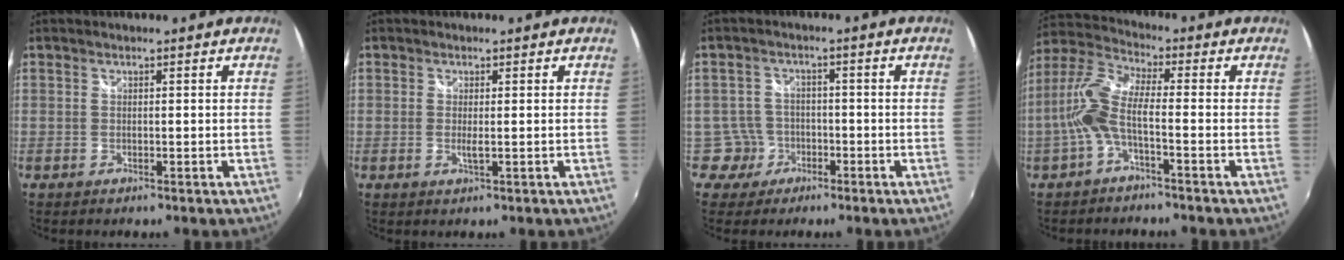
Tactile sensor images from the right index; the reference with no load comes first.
{"total": 1.6, "force": [-0.1, 0.2, 1.6], "torque": [-0.031, -0.005, -0.003]}
{"total": 4.5, "force": [-2.2, 3.9, -0.4], "torque": [0.002, 0.017, -0.038]}
{"total": 8.5, "force": [-2.2, 2.1, 7.9], "torque": [-0.186, 0.011, -0.046]}